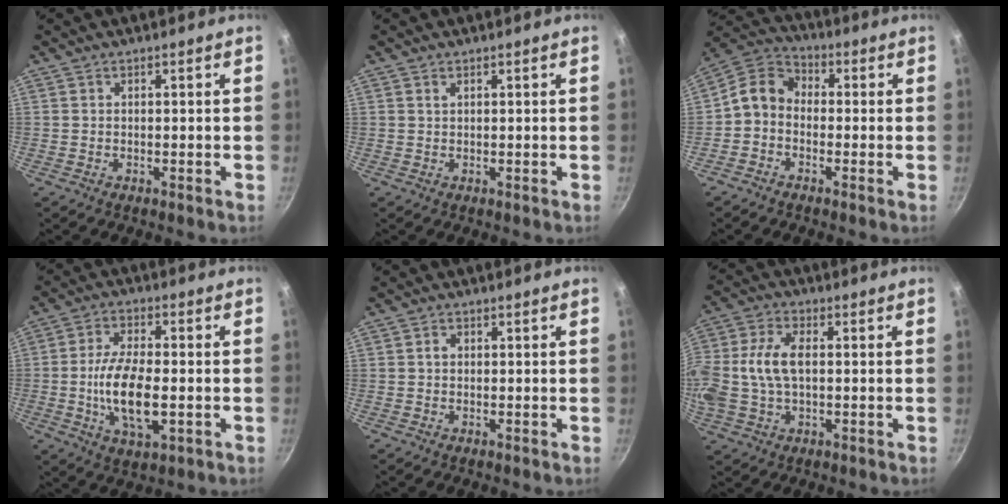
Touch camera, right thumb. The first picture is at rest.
{"total": 0.6, "force": [0.5, 0.2, 0.2], "torque": [-0.006, 0.001, 0.011]}
{"total": 7.9, "force": [-1.2, 6.4, 4.5], "torque": [-0.068, 0.032, -0.042]}
{"total": 12.2, "force": [-1.9, 5.4, 10.8], "torque": [-0.197, 0.002, -0.033]}
{"total": 1.1, "force": [0.1, 0.9, 0.6], "torque": [-0.009, 0.002, 0.000]}
{"total": 13.3, "force": [0.5, 7.9, 10.7], "torque": [-0.253, 0.016, 0.009]}